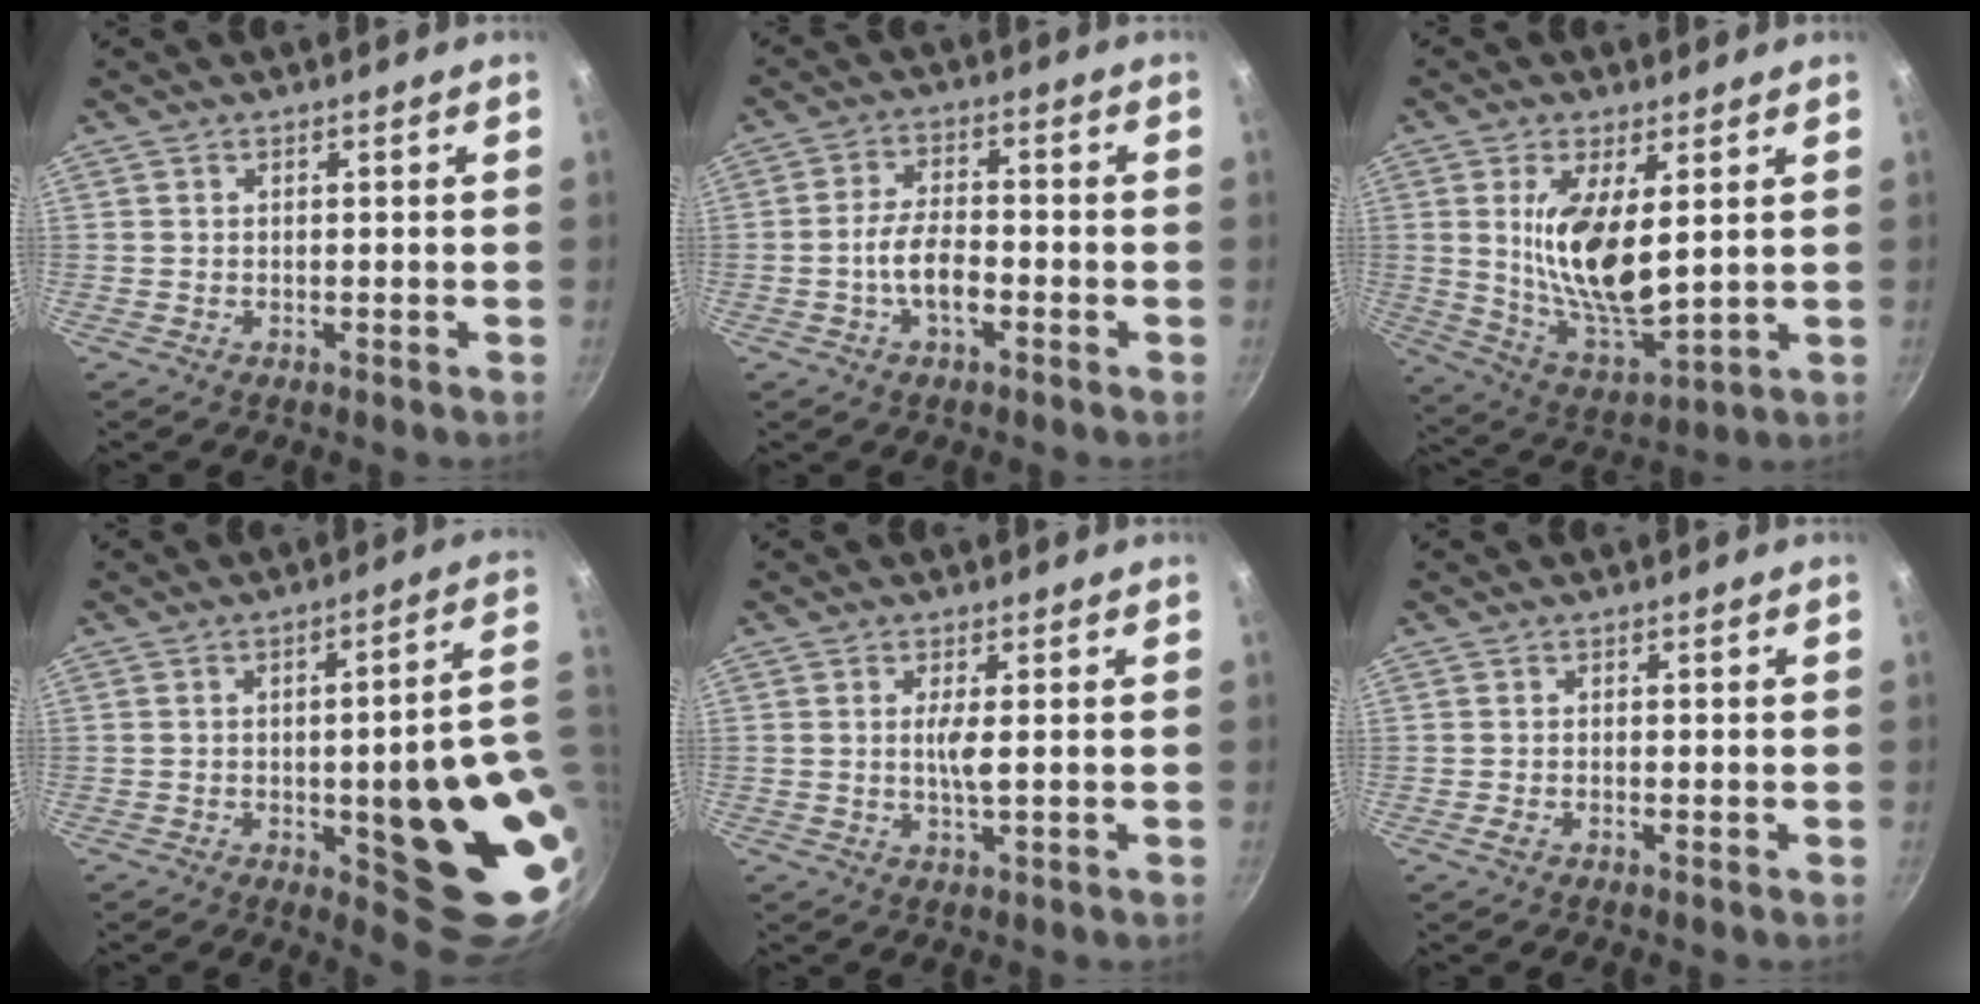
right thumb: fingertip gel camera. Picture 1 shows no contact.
{"total": 7.8, "force": [-2.6, 3.4, 6.5], "torque": [-0.121, 0.025, -0.057]}
{"total": 14.4, "force": [3.2, 5.8, 12.8], "torque": [-0.233, -0.037, 0.070]}
{"total": 22.0, "force": [-2.5, 6.7, 20.8], "torque": [-0.201, -0.001, -0.025]}
{"total": 2.8, "force": [0.4, 0.3, 2.8], "torque": [-0.059, -0.006, 0.009]}
{"total": 0.5, "force": [-0.4, 0.1, 0.4], "torque": [-0.010, 0.001, -0.009]}